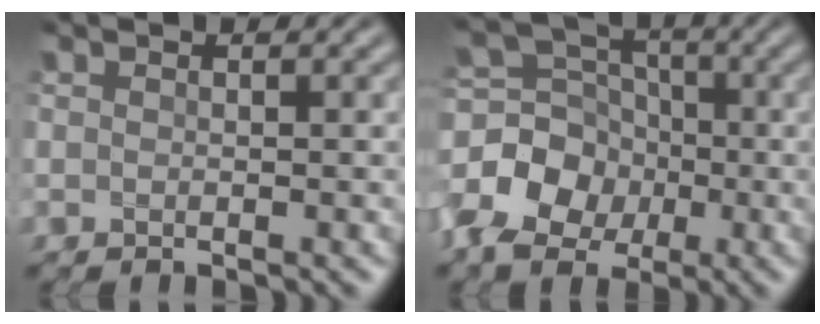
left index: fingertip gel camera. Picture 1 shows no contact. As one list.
[{"total": 6.7, "force": [-2.3, 5.0, 3.8], "torque": [-0.076, 0.007, -0.049]}]